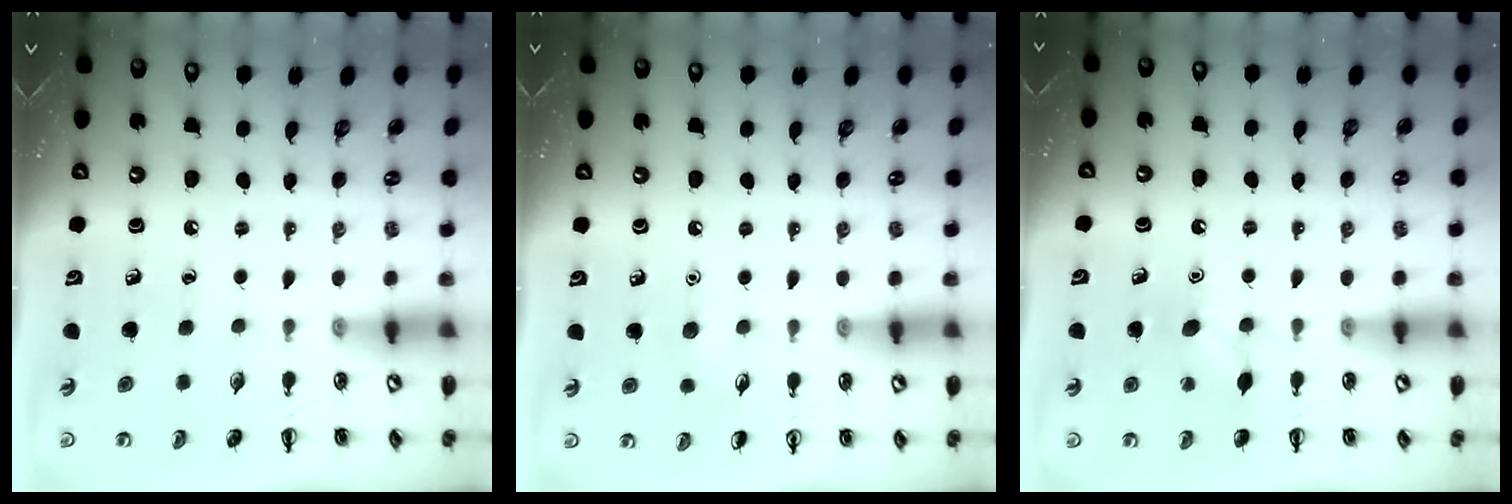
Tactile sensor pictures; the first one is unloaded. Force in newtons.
{"total": 3.4, "press": 3.3, "slide": 1.0}
{"total": 7.4, "press": 7.3, "slide": 1.6}